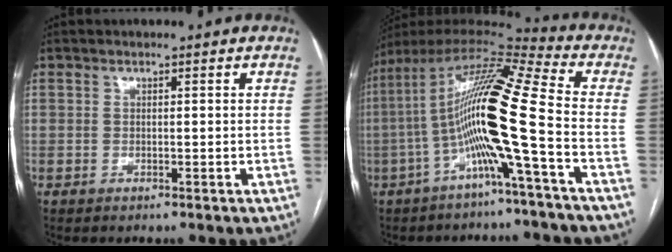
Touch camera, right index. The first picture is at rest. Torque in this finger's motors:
{"motor_torque": [2.14, 0.00, 1.05, 0.21]}